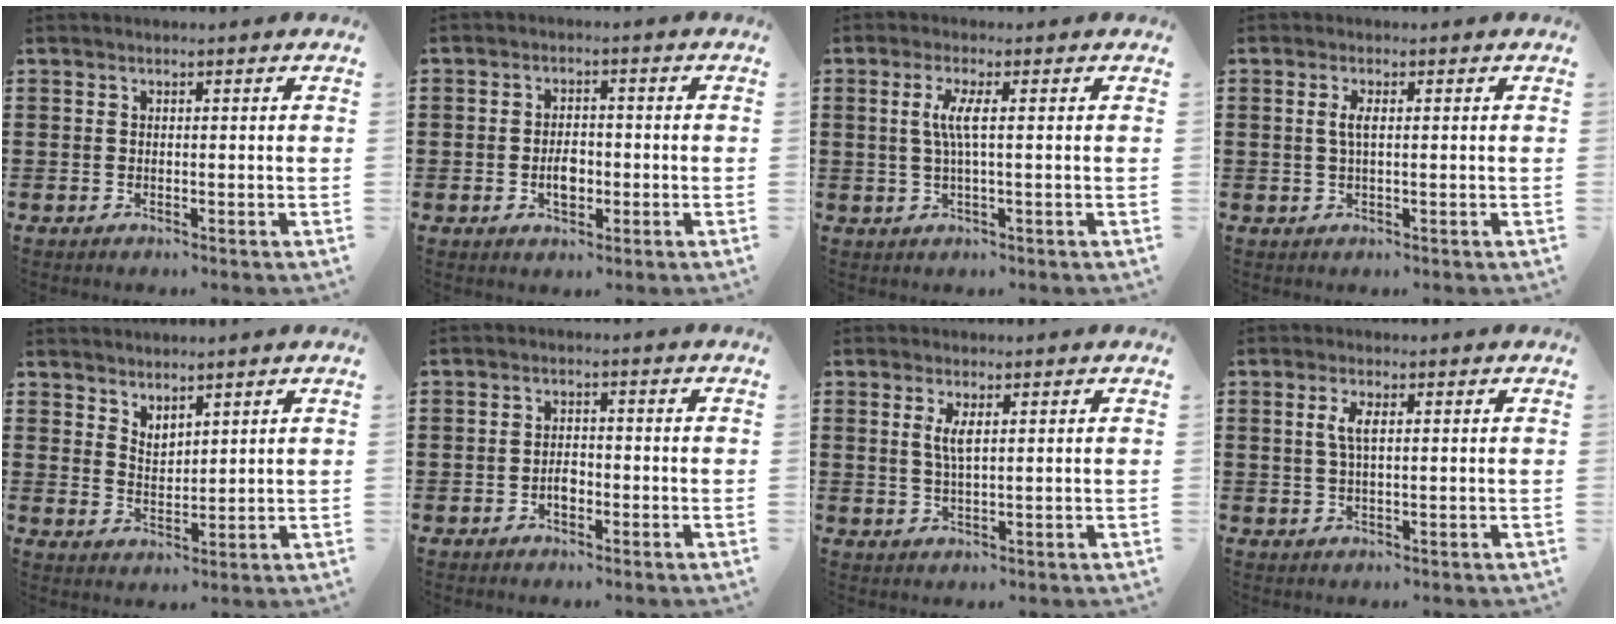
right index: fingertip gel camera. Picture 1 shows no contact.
{"total": 3.5, "force": [-0.9, 2.2, 2.7], "torque": [-0.043, 0.001, -0.018]}
{"total": 3.8, "force": [0.3, 0.1, 3.8], "torque": [-0.079, -0.008, 0.000]}
{"total": 2.0, "force": [0.2, 0.4, 2.0], "torque": [-0.038, 0.001, 0.002]}
{"total": 2.7, "force": [2.6, 0.5, -0.4], "torque": [0.000, -0.005, 0.051]}
{"total": 2.4, "force": [-1.0, 1.5, 1.6], "torque": [-0.031, 0.003, -0.020]}
{"total": 3.0, "force": [1.0, 0.7, 2.8], "torque": [-0.057, 0.004, 0.016]}
{"total": 2.9, "force": [0.7, 0.8, 2.7], "torque": [-0.054, 0.006, 0.010]}